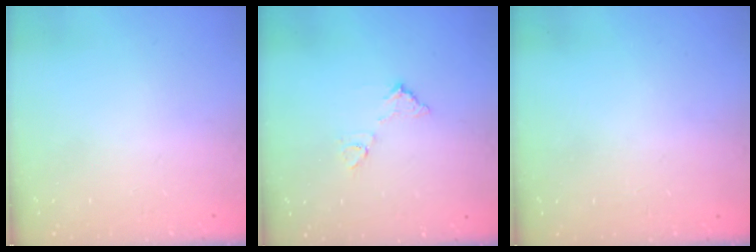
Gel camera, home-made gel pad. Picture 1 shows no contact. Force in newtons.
{"total": 6.3, "press": 6.3, "slide": 0.3}
{"total": 3.7, "press": 3.7, "slide": 0.0}